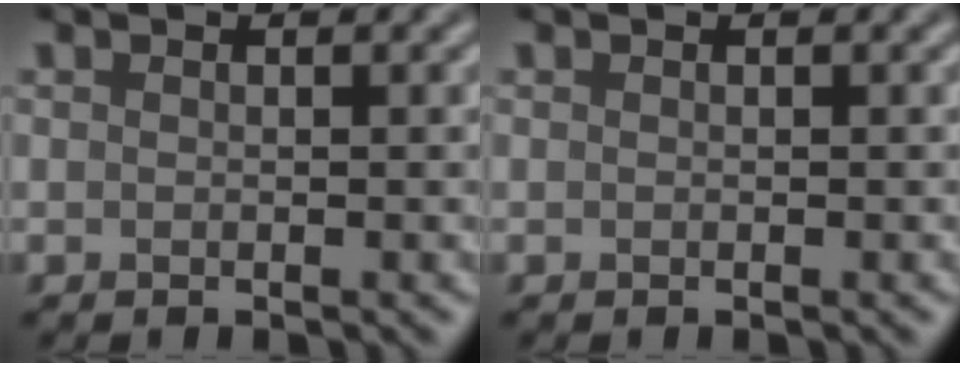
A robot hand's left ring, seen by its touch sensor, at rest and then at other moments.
{"total": 0.0}